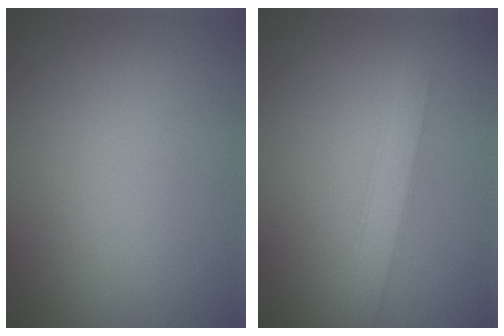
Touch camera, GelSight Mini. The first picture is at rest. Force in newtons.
{"total": 2.4, "press": 2.4, "slide": 0.1}